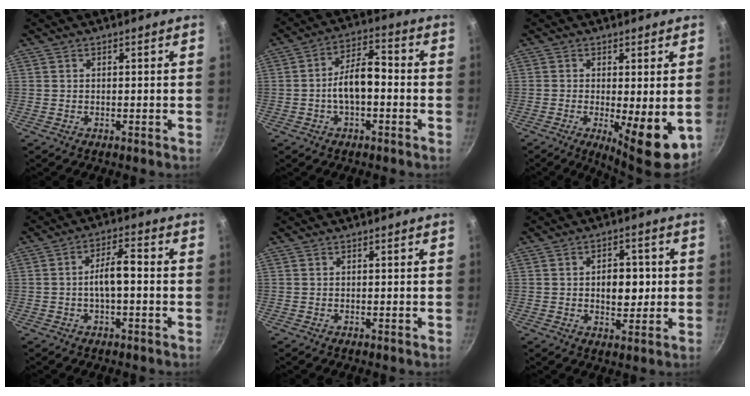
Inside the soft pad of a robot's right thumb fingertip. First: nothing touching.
{"total": 8.6, "force": [-1.6, 4.3, 7.3], "torque": [-0.112, 0.041, -0.034]}
{"total": 10.3, "force": [-1.9, 3.2, 9.6], "torque": [-0.120, -0.008, -0.013]}
{"total": 6.0, "force": [-0.8, 2.2, 5.5], "torque": [-0.094, 0.030, -0.018]}
{"total": 0.0}
{"total": 7.3, "force": [0.3, 4.7, 5.6], "torque": [-0.050, 0.002, 0.006]}